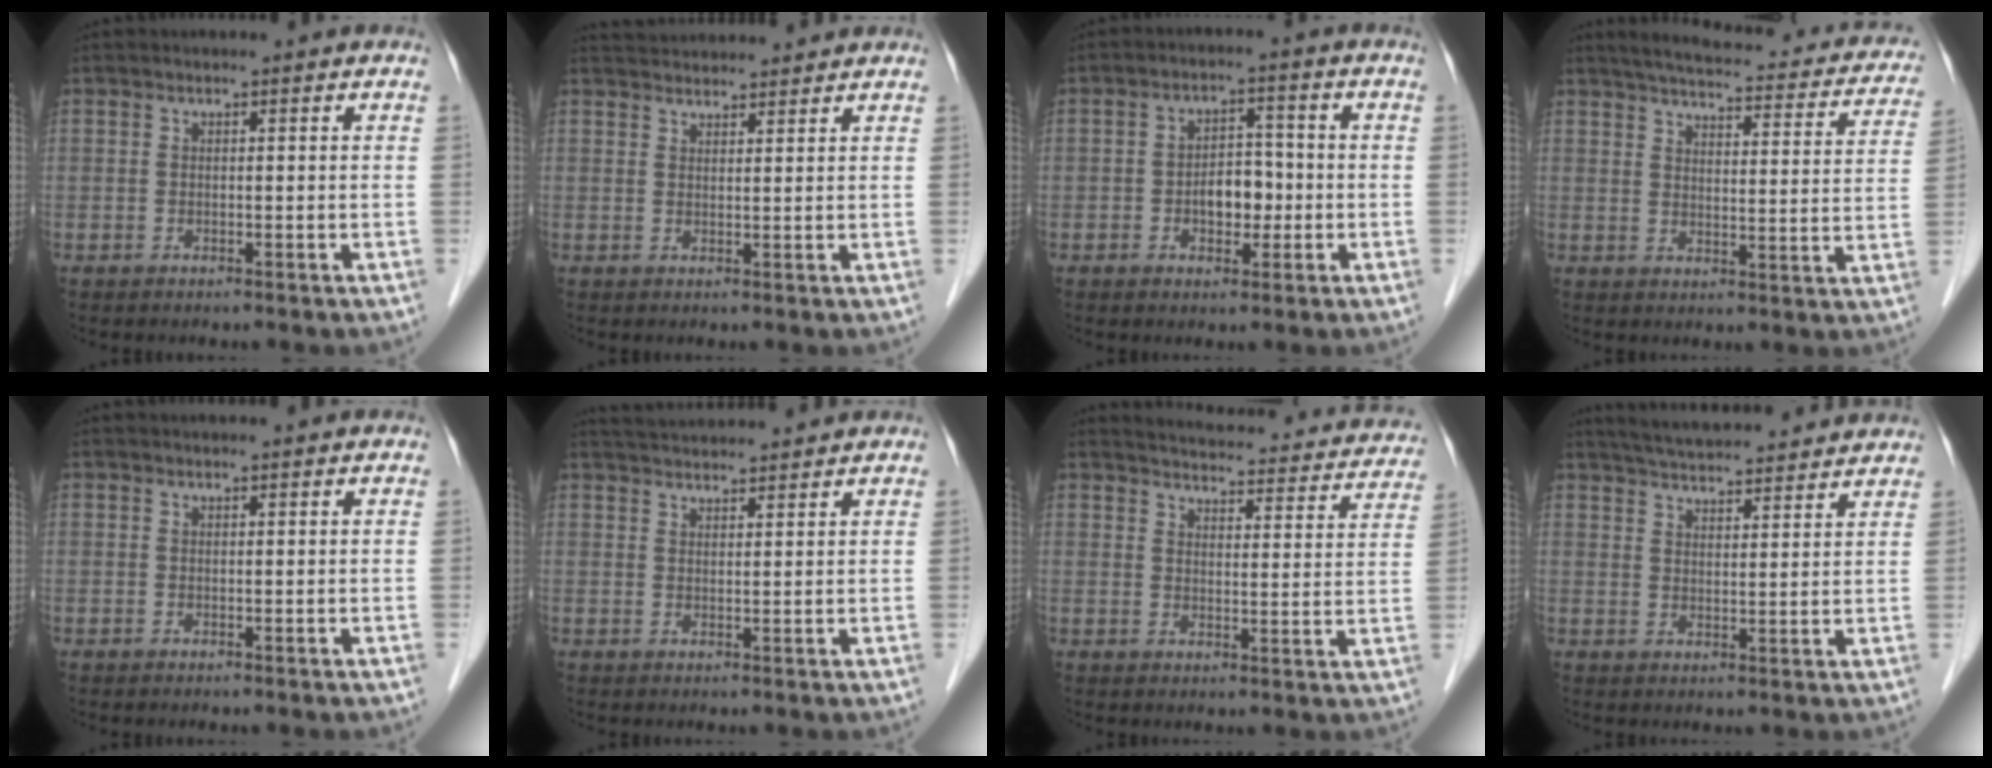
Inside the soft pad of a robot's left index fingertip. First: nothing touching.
{"total": 6.8, "force": [6.6, 0.8, 1.3], "torque": [-0.024, 0.034, 0.096]}
{"total": 5.0, "force": [-1.4, 3.0, 3.8], "torque": [-0.067, 0.011, -0.021]}
{"total": 23.2, "force": [20.3, 5.1, 10.1], "torque": [-0.135, 0.000, 0.233]}
{"total": 2.5, "force": [2.4, 0.1, 0.8], "torque": [-0.012, 0.014, 0.025]}
{"total": 8.7, "force": [8.4, 0.3, 2.5], "torque": [-0.044, 0.036, 0.123]}
{"total": 21.9, "force": [20.7, 4.3, 5.9], "torque": [-0.069, -0.030, 0.232]}
{"total": 17.1, "force": [15.9, 2.0, 6.1], "torque": [-0.096, 0.038, 0.221]}